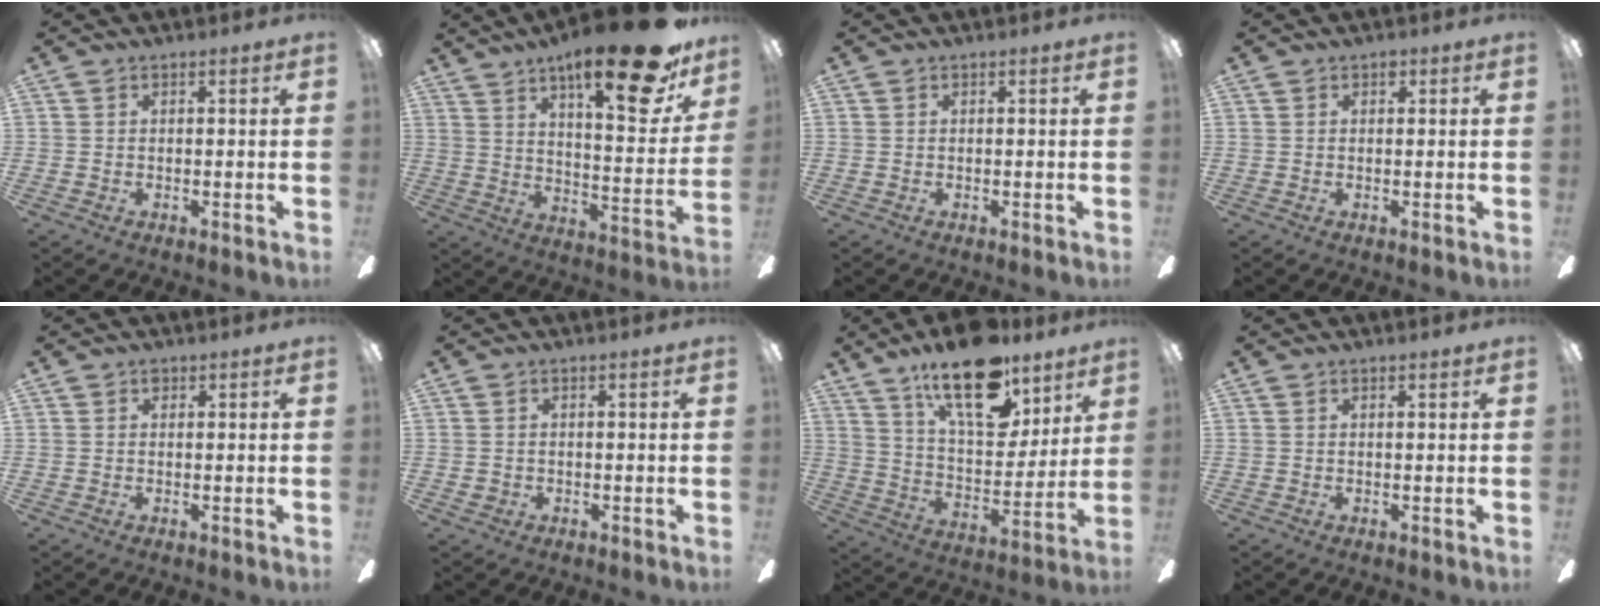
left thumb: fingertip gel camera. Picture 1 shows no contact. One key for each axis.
{"total": 23.5, "fx": 15.2, "fy": 6.8, "fz": 16.5, "tx": -0.239, "ty": -0.098, "tz": 0.239}
{"total": 0.0}
{"total": 1.0, "fx": 0.5, "fy": 0.7, "fz": 0.6, "tx": -0.004, "ty": 0.001, "tz": 0.006}
{"total": 0.7, "fx": 0.4, "fy": 0.5, "fz": 0.3, "tx": -0.006, "ty": 0.003, "tz": 0.007}
{"total": 1.4, "fx": -0.3, "fy": 1.3, "fz": 0.3, "tx": -0.007, "ty": 0.005, "tz": -0.008}
{"total": 21.6, "fx": 14.6, "fy": 9.1, "fz": 13.1, "tx": -0.211, "ty": -0.079, "tz": 0.250}
{"total": 0.8, "fx": 0.5, "fy": 0.0, "fz": 0.6, "tx": -0.014, "ty": -0.001, "tz": 0.008}